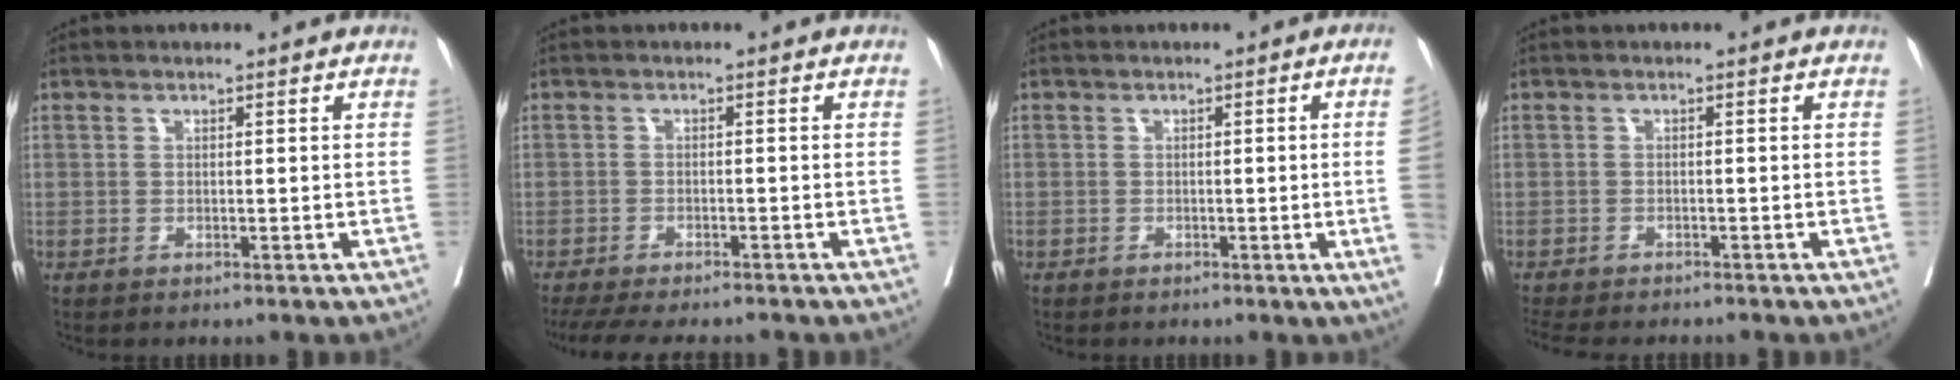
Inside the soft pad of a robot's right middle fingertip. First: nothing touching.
{"total": 12.3, "force": [-10.7, 2.6, 5.3], "torque": [-0.097, -0.014, -0.146]}
{"total": 4.4, "force": [-0.7, -1.7, 4.0], "torque": [-0.045, -0.008, -0.009]}
{"total": 8.7, "force": [-7.7, 1.9, 3.6], "torque": [-0.058, -0.011, -0.111]}